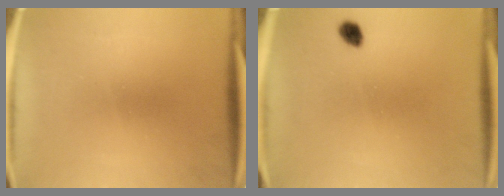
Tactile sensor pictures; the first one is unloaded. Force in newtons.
{"total": 2.2}